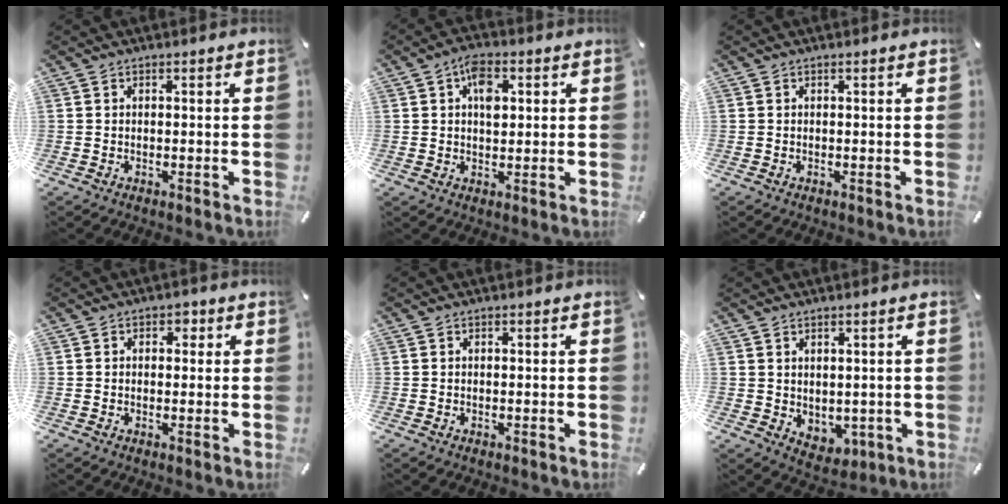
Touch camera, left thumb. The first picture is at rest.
{"total": 6.5, "force": [1.7, 4.1, 4.8], "torque": [-0.067, -0.001, 0.024]}
{"total": 0.0}
{"total": 2.2, "force": [0.3, 1.8, 1.2], "torque": [-0.009, 0.002, -0.001]}
{"total": 0.0}
{"total": 3.7, "force": [1.4, 3.2, 1.2], "torque": [-0.003, -0.012, 0.026]}